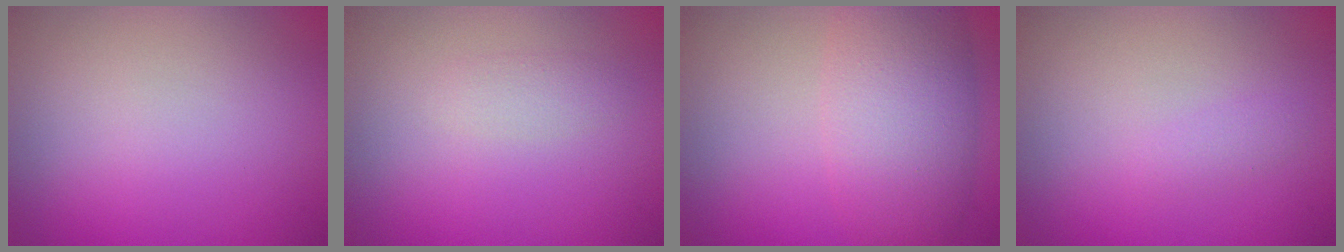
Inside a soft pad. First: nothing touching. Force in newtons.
{"total": 1.1, "press": 1.1, "slide": 0.1}
{"total": 7.2, "press": 7.2, "slide": 0.1}
{"total": 0.8, "press": 0.7, "slide": 0.1}